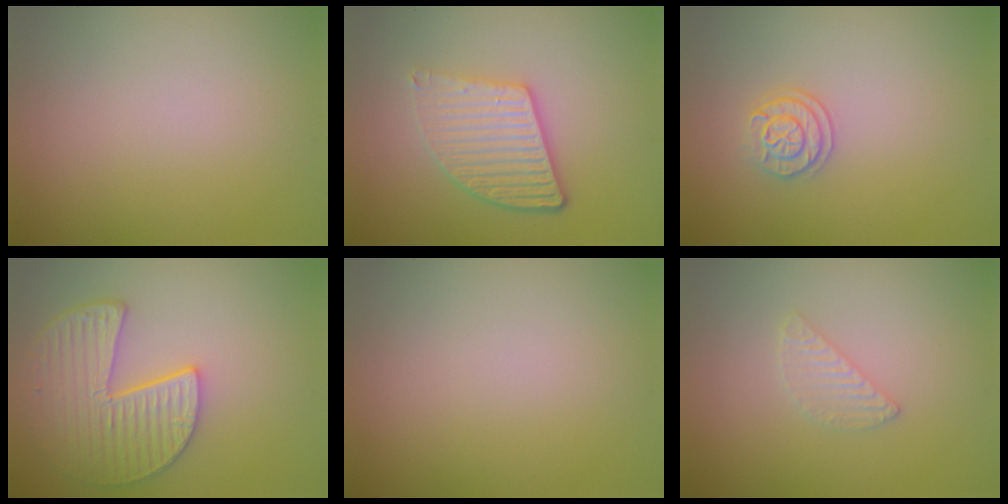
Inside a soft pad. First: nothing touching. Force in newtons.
{"total": 4.5, "press": 3.5, "slide": 2.9}
{"total": 1.9, "press": 1.8, "slide": 0.5}
{"total": 4.9, "press": 4.7, "slide": 1.6}
{"total": 0.0}
{"total": 1.5, "press": 1.5, "slide": 0.2}